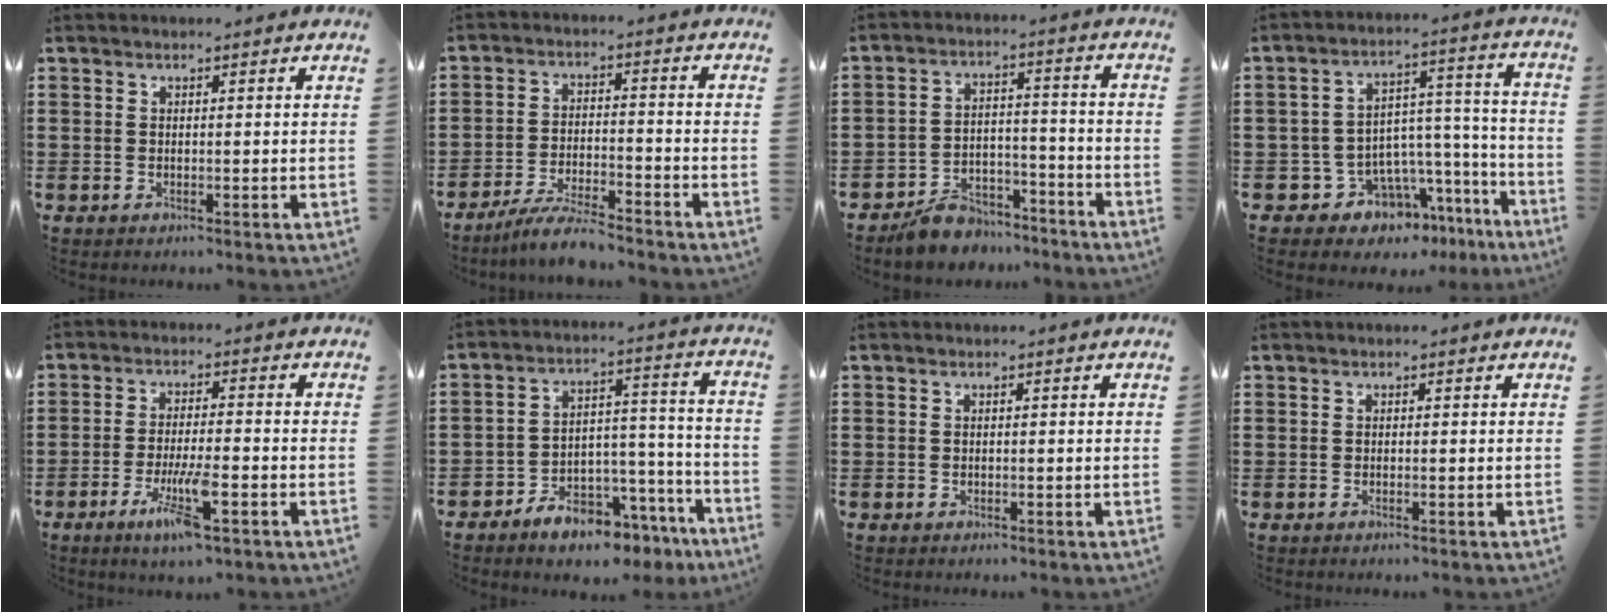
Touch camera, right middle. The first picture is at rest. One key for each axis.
{"total": 5.5, "fx": -5.2, "fy": 0.1, "fz": 2.0, "tx": -0.045, "ty": -0.006, "tz": -0.101}
{"total": 6.8, "fx": -6.3, "fy": 2.1, "fz": 1.2, "tx": -0.022, "ty": 0.025, "tz": -0.123}
{"total": 8.1, "fx": -6.7, "fy": 4.3, "fz": 1.7, "tx": -0.042, "ty": 0.011, "tz": -0.120}
{"total": 7.3, "fx": -3.5, "fy": 1.4, "fz": 6.2, "tx": -0.124, "ty": -0.010, "tz": -0.063}
{"total": 6.8, "fx": -6.2, "fy": 2.2, "fz": 1.6, "tx": -0.029, "ty": 0.025, "tz": -0.119}
{"total": 0.0}
{"total": 0.0}